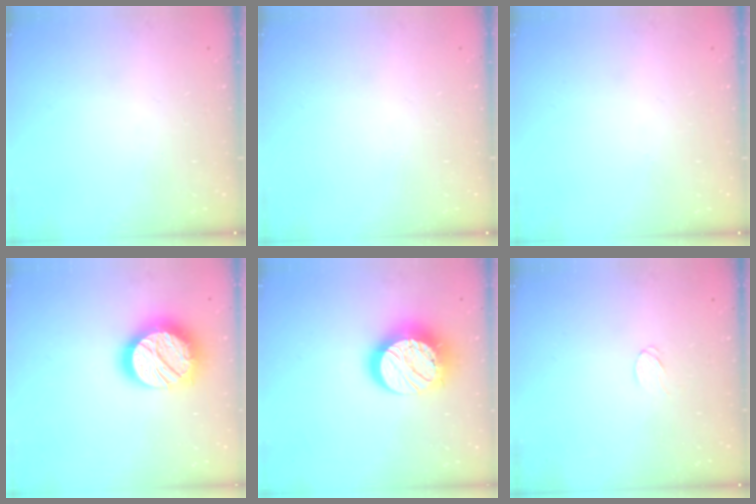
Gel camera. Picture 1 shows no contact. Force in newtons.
{"total": 0.0}
{"total": 0.0}
{"total": 20.0, "press": 19.9, "slide": 1.5}
{"total": 16.5, "press": 16.5, "slide": 1.0}
{"total": 3.2, "press": 3.2, "slide": 0.3}